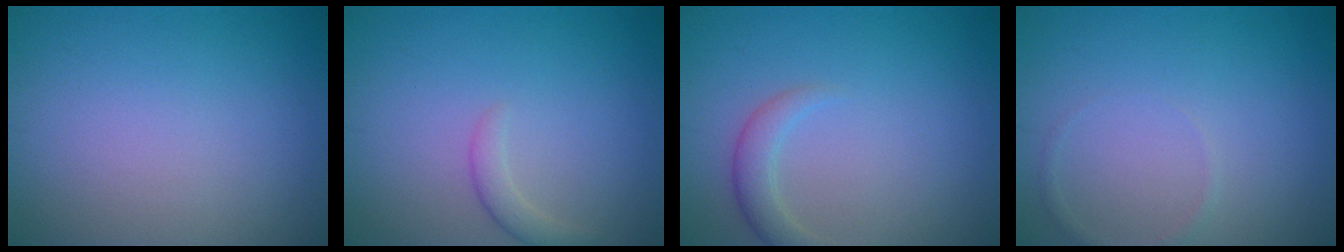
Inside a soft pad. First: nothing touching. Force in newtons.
{"total": 1.4, "press": 1.4, "slide": 0.1}
{"total": 2.0, "press": 2.0, "slide": 0.1}
{"total": 0.7, "press": 0.7, "slide": 0.0}